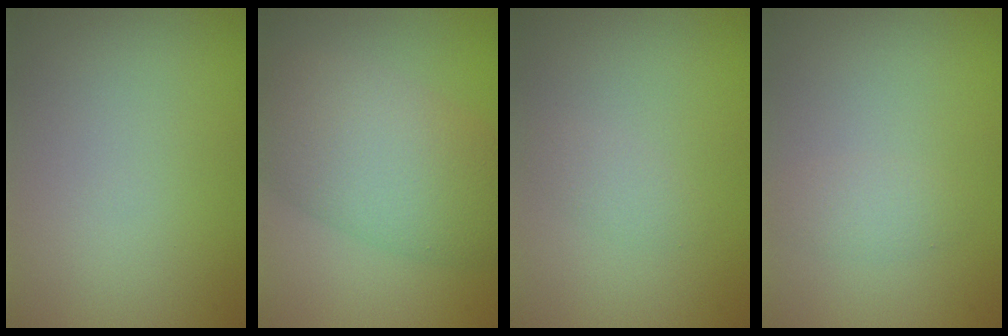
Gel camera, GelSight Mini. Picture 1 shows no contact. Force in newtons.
{"total": 8.6, "press": 8.6, "slide": 0.2}
{"total": 1.1, "press": 1.1, "slide": 0.1}
{"total": 1.3, "press": 1.3, "slide": 0.1}